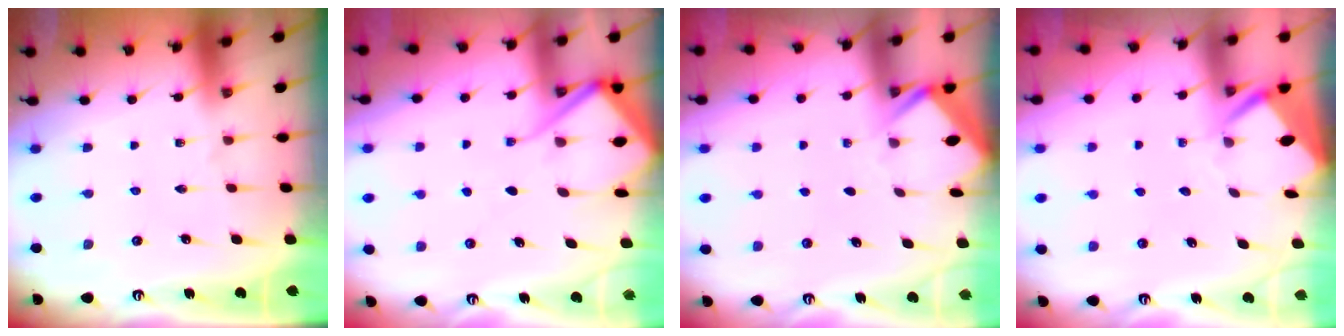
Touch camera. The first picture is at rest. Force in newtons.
{"total": 7.9, "press": 7.9, "slide": 0.7}
{"total": 3.4, "press": 3.4, "slide": 0.4}
{"total": 3.8, "press": 3.8, "slide": 0.3}